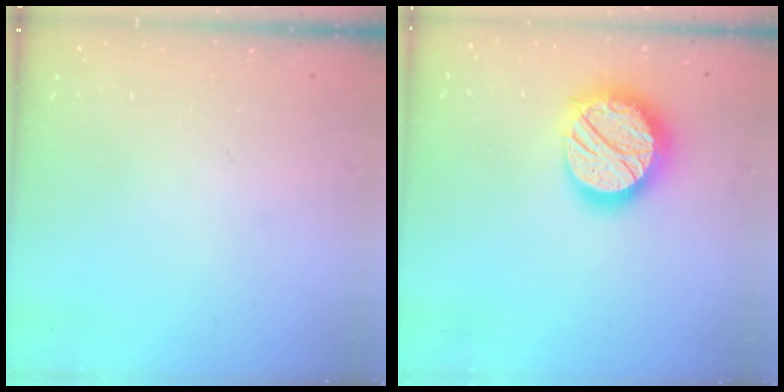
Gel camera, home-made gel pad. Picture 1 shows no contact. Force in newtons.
{"total": 20.7, "press": 20.7, "slide": 1.2}